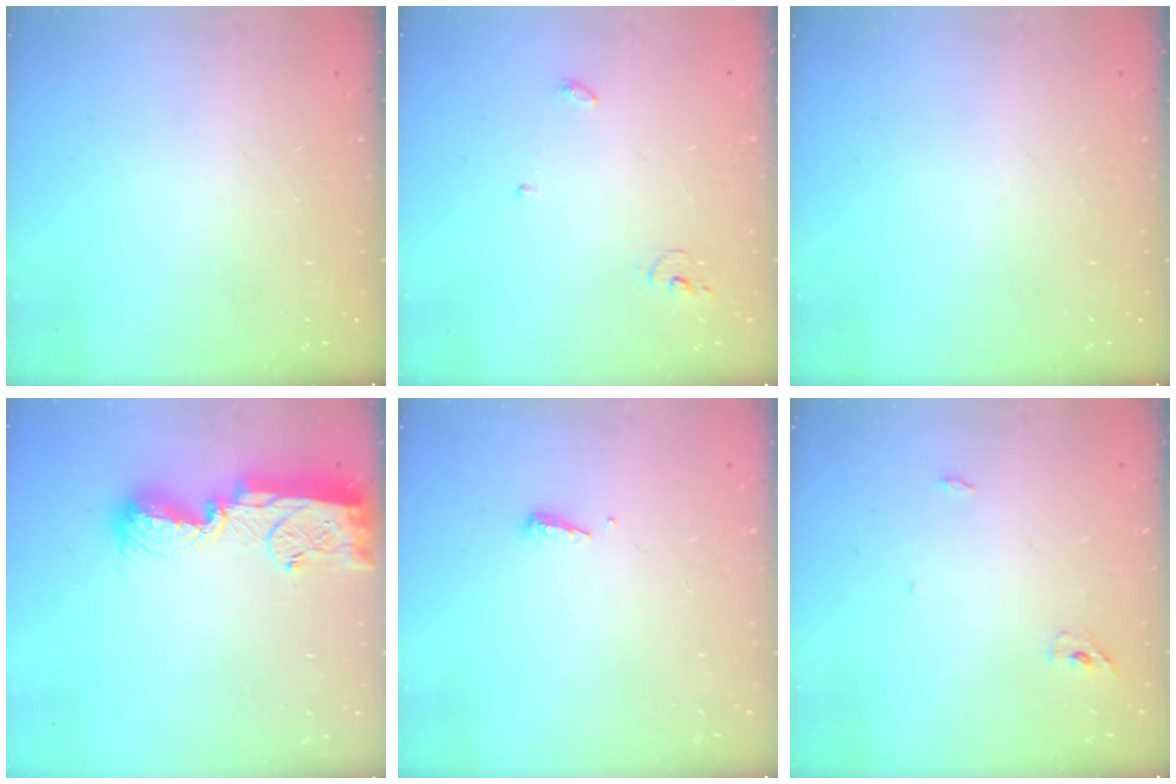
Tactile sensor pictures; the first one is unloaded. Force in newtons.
{"total": 3.7, "press": 3.6, "slide": 0.3}
{"total": 0.0}
{"total": 18.0, "press": 17.1, "slide": 5.6}
{"total": 5.3, "press": 5.3, "slide": 0.5}
{"total": 2.1, "press": 1.9, "slide": 1.0}